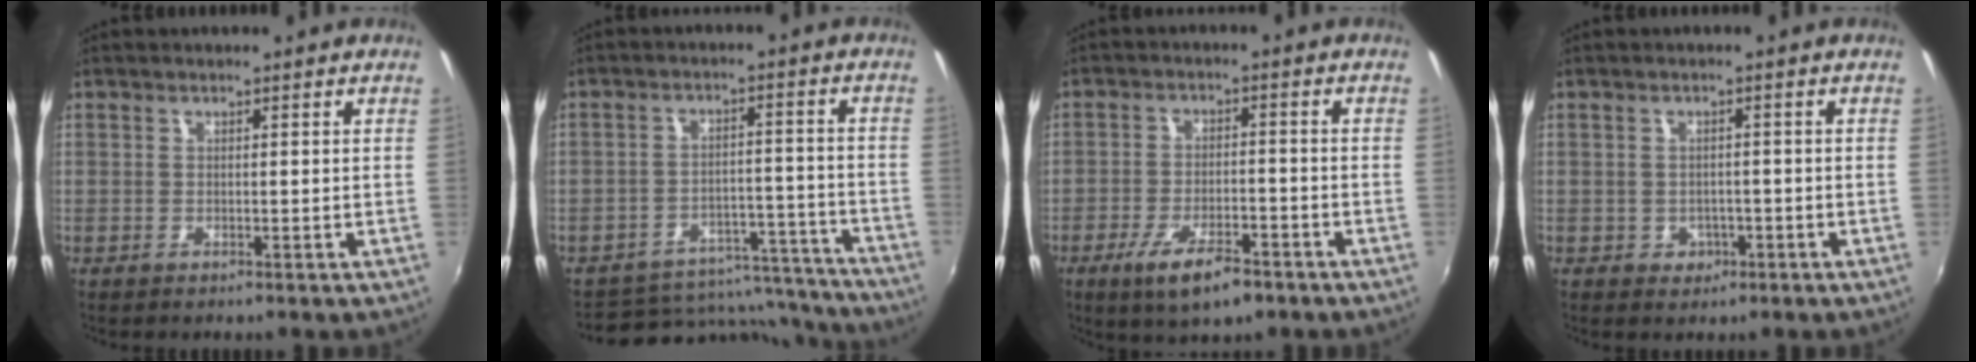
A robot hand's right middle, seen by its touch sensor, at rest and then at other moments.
{"total": 14.2, "force": [-12.6, 6.1, 2.4], "torque": [-0.041, 0.042, -0.152]}
{"total": 7.7, "force": [-4.9, 2.8, 5.2], "torque": [-0.116, -0.015, -0.082]}
{"total": 2.9, "force": [-1.0, 2.6, 0.6], "torque": [-0.016, 0.001, -0.010]}